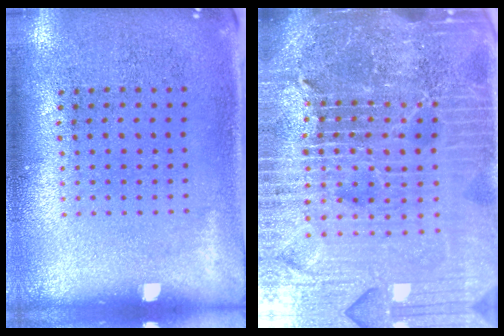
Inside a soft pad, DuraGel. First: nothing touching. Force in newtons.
{"total": 6.9, "press": 6.0, "slide": 3.4}